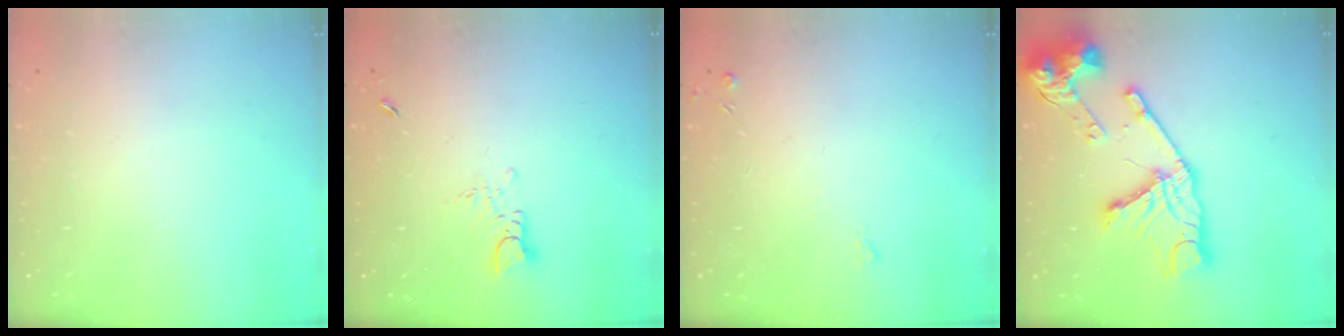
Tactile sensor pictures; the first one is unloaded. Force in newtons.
{"total": 2.7, "press": 2.7, "slide": 0.2}
{"total": 3.6, "press": 3.6, "slide": 0.5}
{"total": 21.0, "press": 20.9, "slide": 2.2}